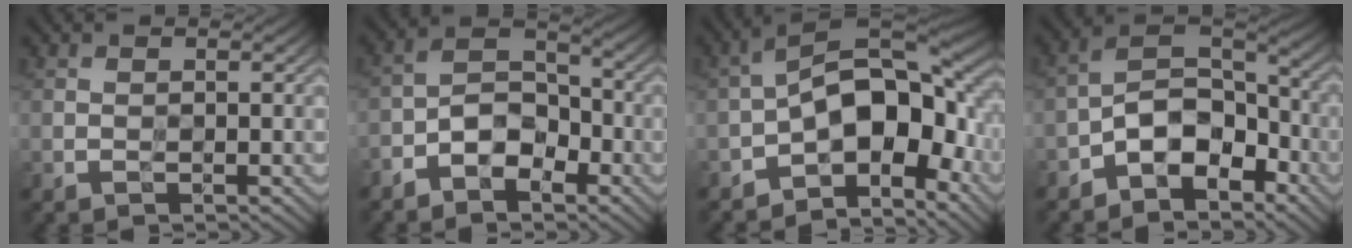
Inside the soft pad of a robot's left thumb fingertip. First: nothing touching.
{"total": 6.0, "force": [-3.4, 3.3, 3.6], "torque": [-0.064, 0.013, -0.075]}
{"total": 12.9, "force": [-4.0, 6.5, 10.4], "torque": [-0.150, 0.006, -0.084]}
{"total": 7.6, "force": [-4.5, 4.0, 4.7], "torque": [-0.078, 0.012, -0.100]}